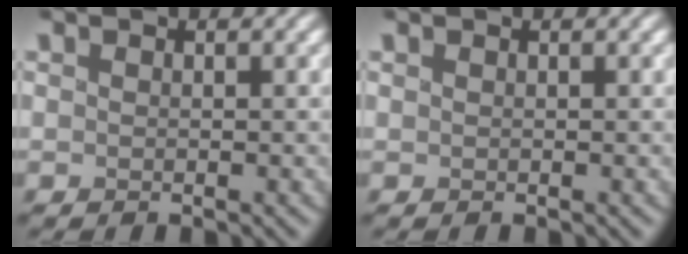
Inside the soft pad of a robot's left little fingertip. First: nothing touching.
{"total": 0.0}